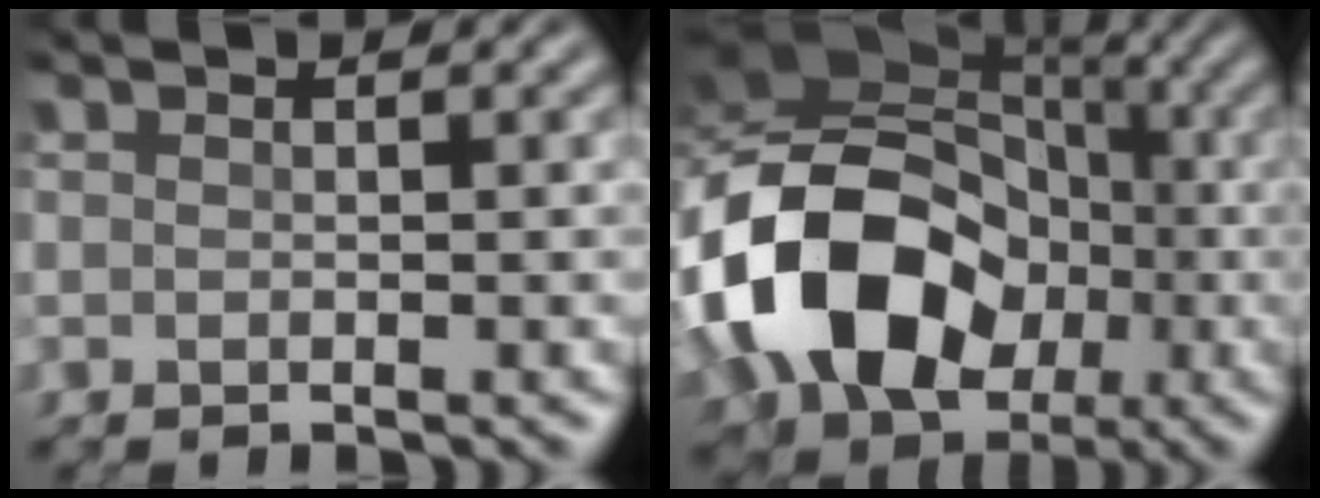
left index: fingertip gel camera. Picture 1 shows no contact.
{"total": 14.1, "force": [-3.4, 10.8, 8.4], "torque": [-0.183, -0.003, -0.062]}